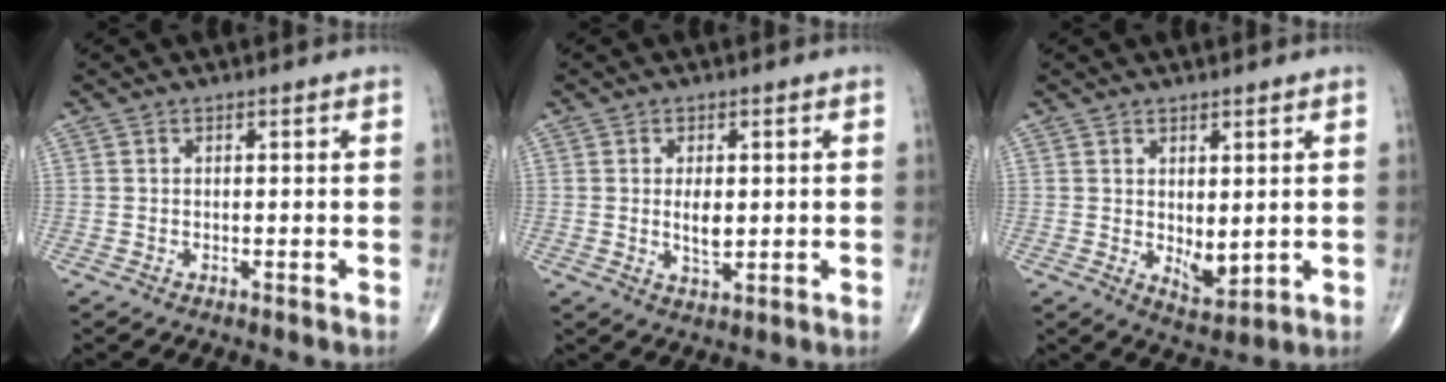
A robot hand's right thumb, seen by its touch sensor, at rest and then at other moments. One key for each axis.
{"total": 4.2, "fx": 0.2, "fy": 2.1, "fz": 3.6, "tx": -0.055, "ty": -0.007, "tz": 0.007}
{"total": 5.0, "fx": 0.4, "fy": 2.6, "fz": 4.2, "tx": -0.053, "ty": -0.018, "tz": 0.019}